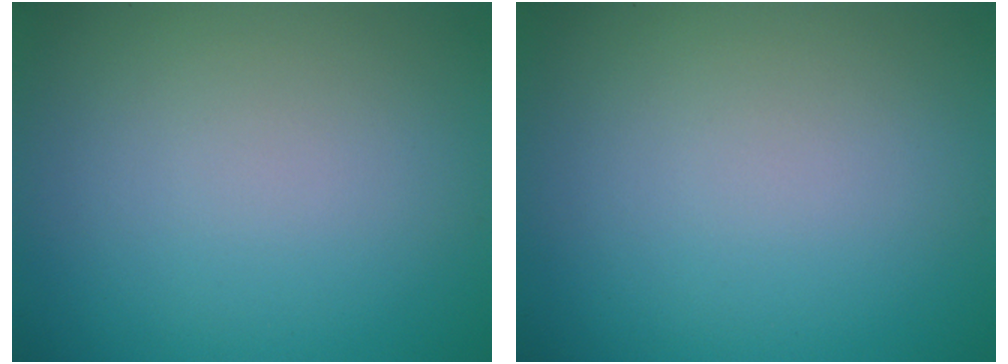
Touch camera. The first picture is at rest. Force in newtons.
{"total": 0.0}